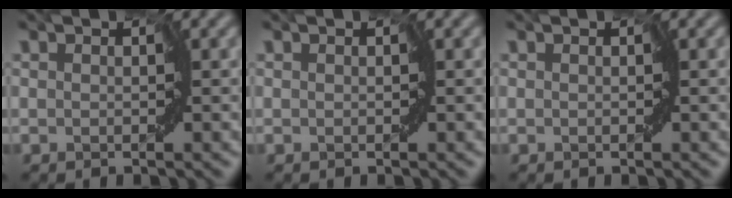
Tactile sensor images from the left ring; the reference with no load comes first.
{"total": 0.0}
{"total": 0.0}